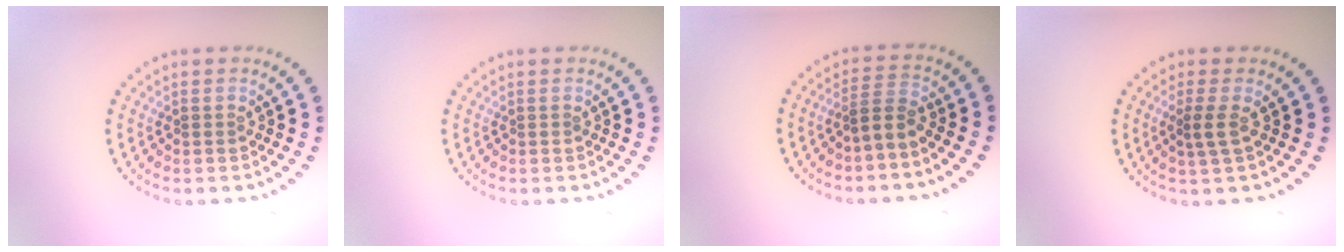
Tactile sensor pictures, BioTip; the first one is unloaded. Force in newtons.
{"total": 0.0}
{"total": 1.9, "press": 1.4, "slide": 1.4}
{"total": 1.4, "press": 1.2, "slide": 0.7}